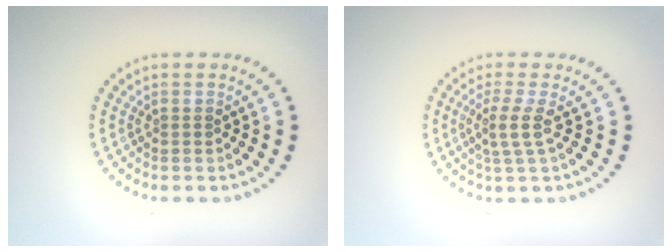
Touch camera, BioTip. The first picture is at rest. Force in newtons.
{"total": 2.2, "press": 1.7, "slide": 1.4}